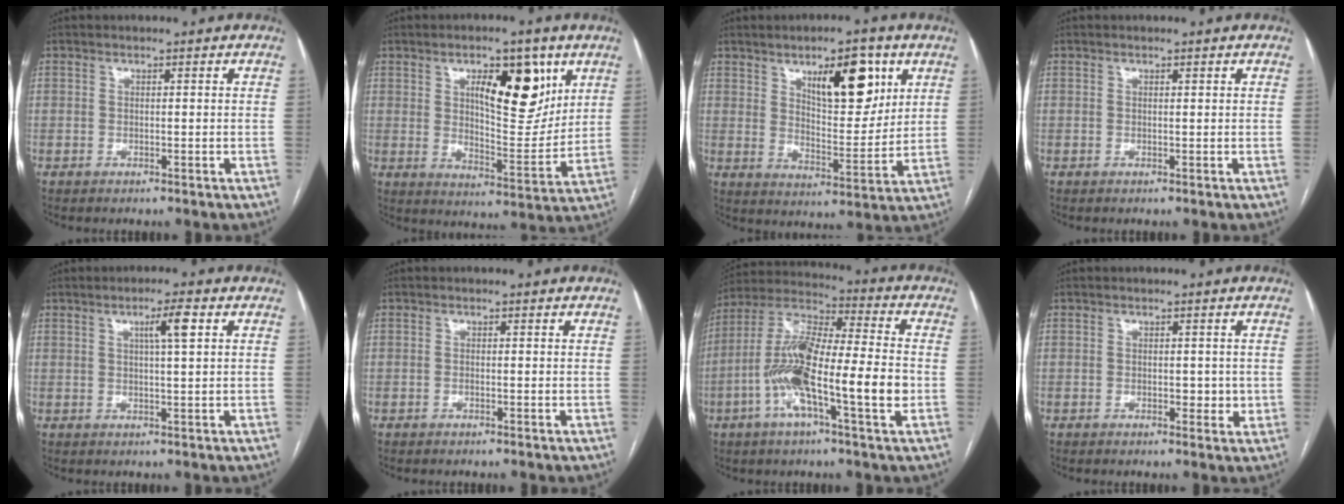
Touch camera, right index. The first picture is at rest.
{"total": 12.9, "force": [5.7, 4.5, 10.6], "torque": [-0.155, -0.002, 0.094]}
{"total": 11.9, "force": [5.9, 4.1, 9.4], "torque": [-0.143, -0.001, 0.099]}
{"total": 0.0}
{"total": 4.0, "force": [1.5, 0.0, 3.7], "torque": [-0.062, 0.003, 0.023]}
{"total": 0.0}
{"total": 17.1, "force": [-3.9, 2.1, 16.6], "torque": [-0.317, 0.005, -0.076]}
{"total": 2.5, "force": [-0.1, 1.6, 2.0], "torque": [-0.020, 0.000, 0.001]}